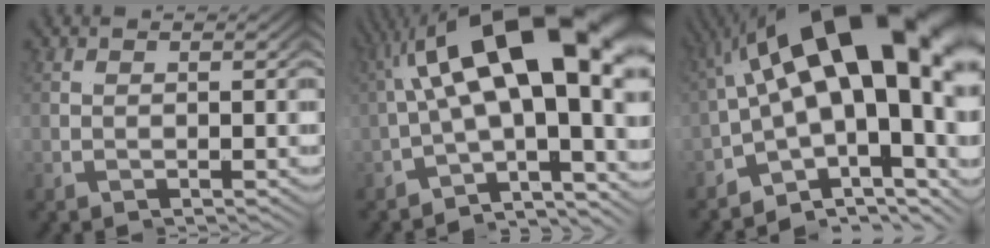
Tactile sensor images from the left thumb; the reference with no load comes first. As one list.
[{"total": 11.8, "force": [0.5, 5.0, 10.7], "torque": [-0.171, 0.018, 0.000]}, {"total": 14.9, "force": [0.8, 7.3, 13.0], "torque": [-0.199, 0.028, 0.002]}]